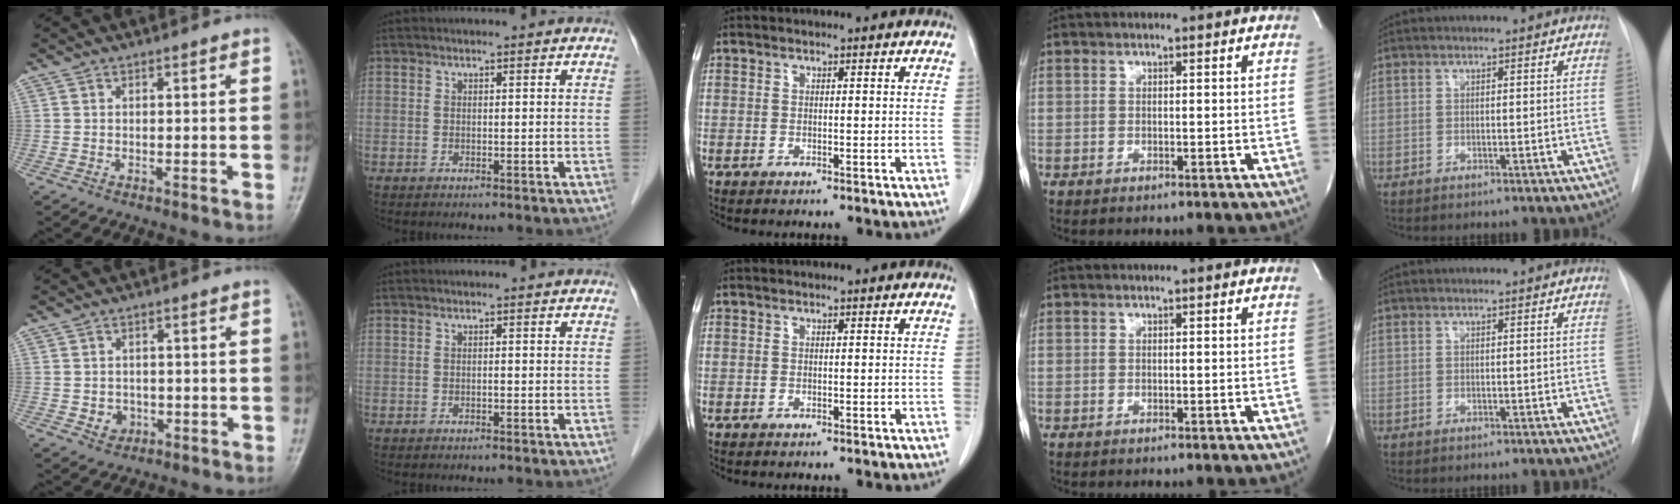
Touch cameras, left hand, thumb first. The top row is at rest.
{"thumb": {"total": 3.1, "force": [-0.7, 2.8, 1.2], "torque": [-0.005, 0.004, -0.004]}}